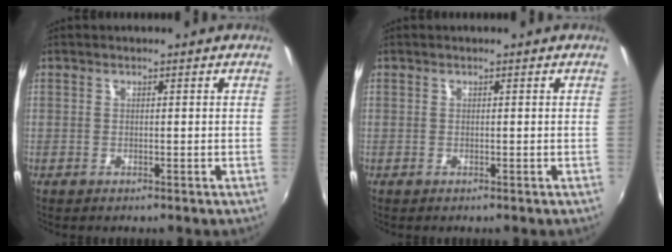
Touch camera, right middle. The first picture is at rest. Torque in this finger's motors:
{"motor_torque": [0.00, 0.00, 0.00, 0.00]}